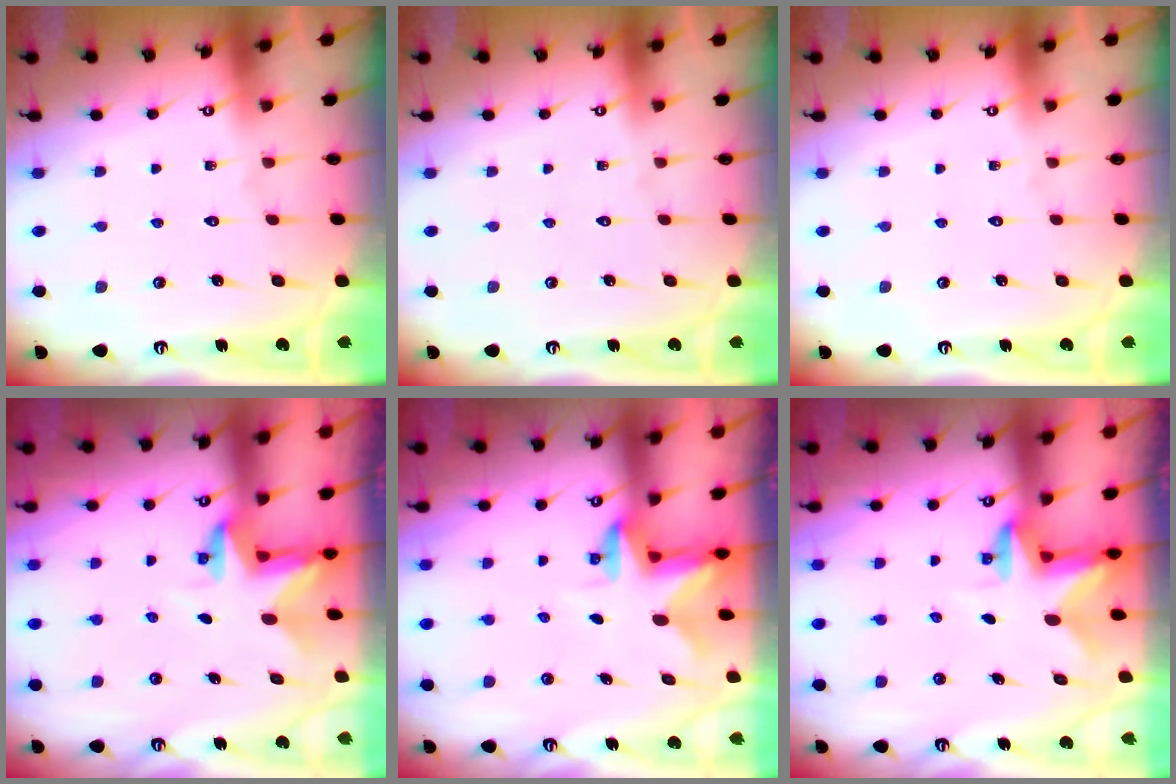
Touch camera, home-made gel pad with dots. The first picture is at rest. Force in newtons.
{"total": 0.0}
{"total": 0.0}
{"total": 2.9, "press": 2.9, "slide": 0.2}
{"total": 2.4, "press": 2.4, "slide": 0.4}
{"total": 2.5, "press": 2.4, "slide": 0.4}